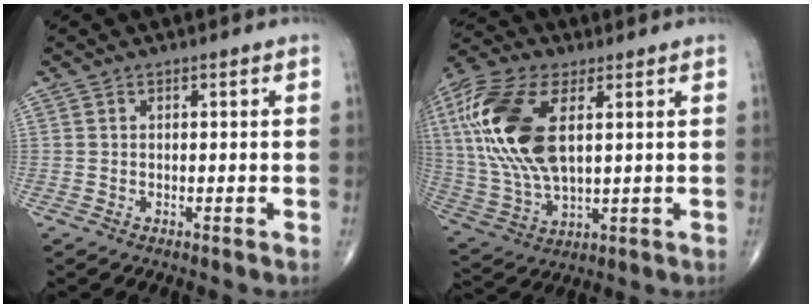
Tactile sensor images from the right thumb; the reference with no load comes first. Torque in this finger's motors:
{"motor_torque": [0.94, 4.07, 2.24, 0.53, 0.72]}